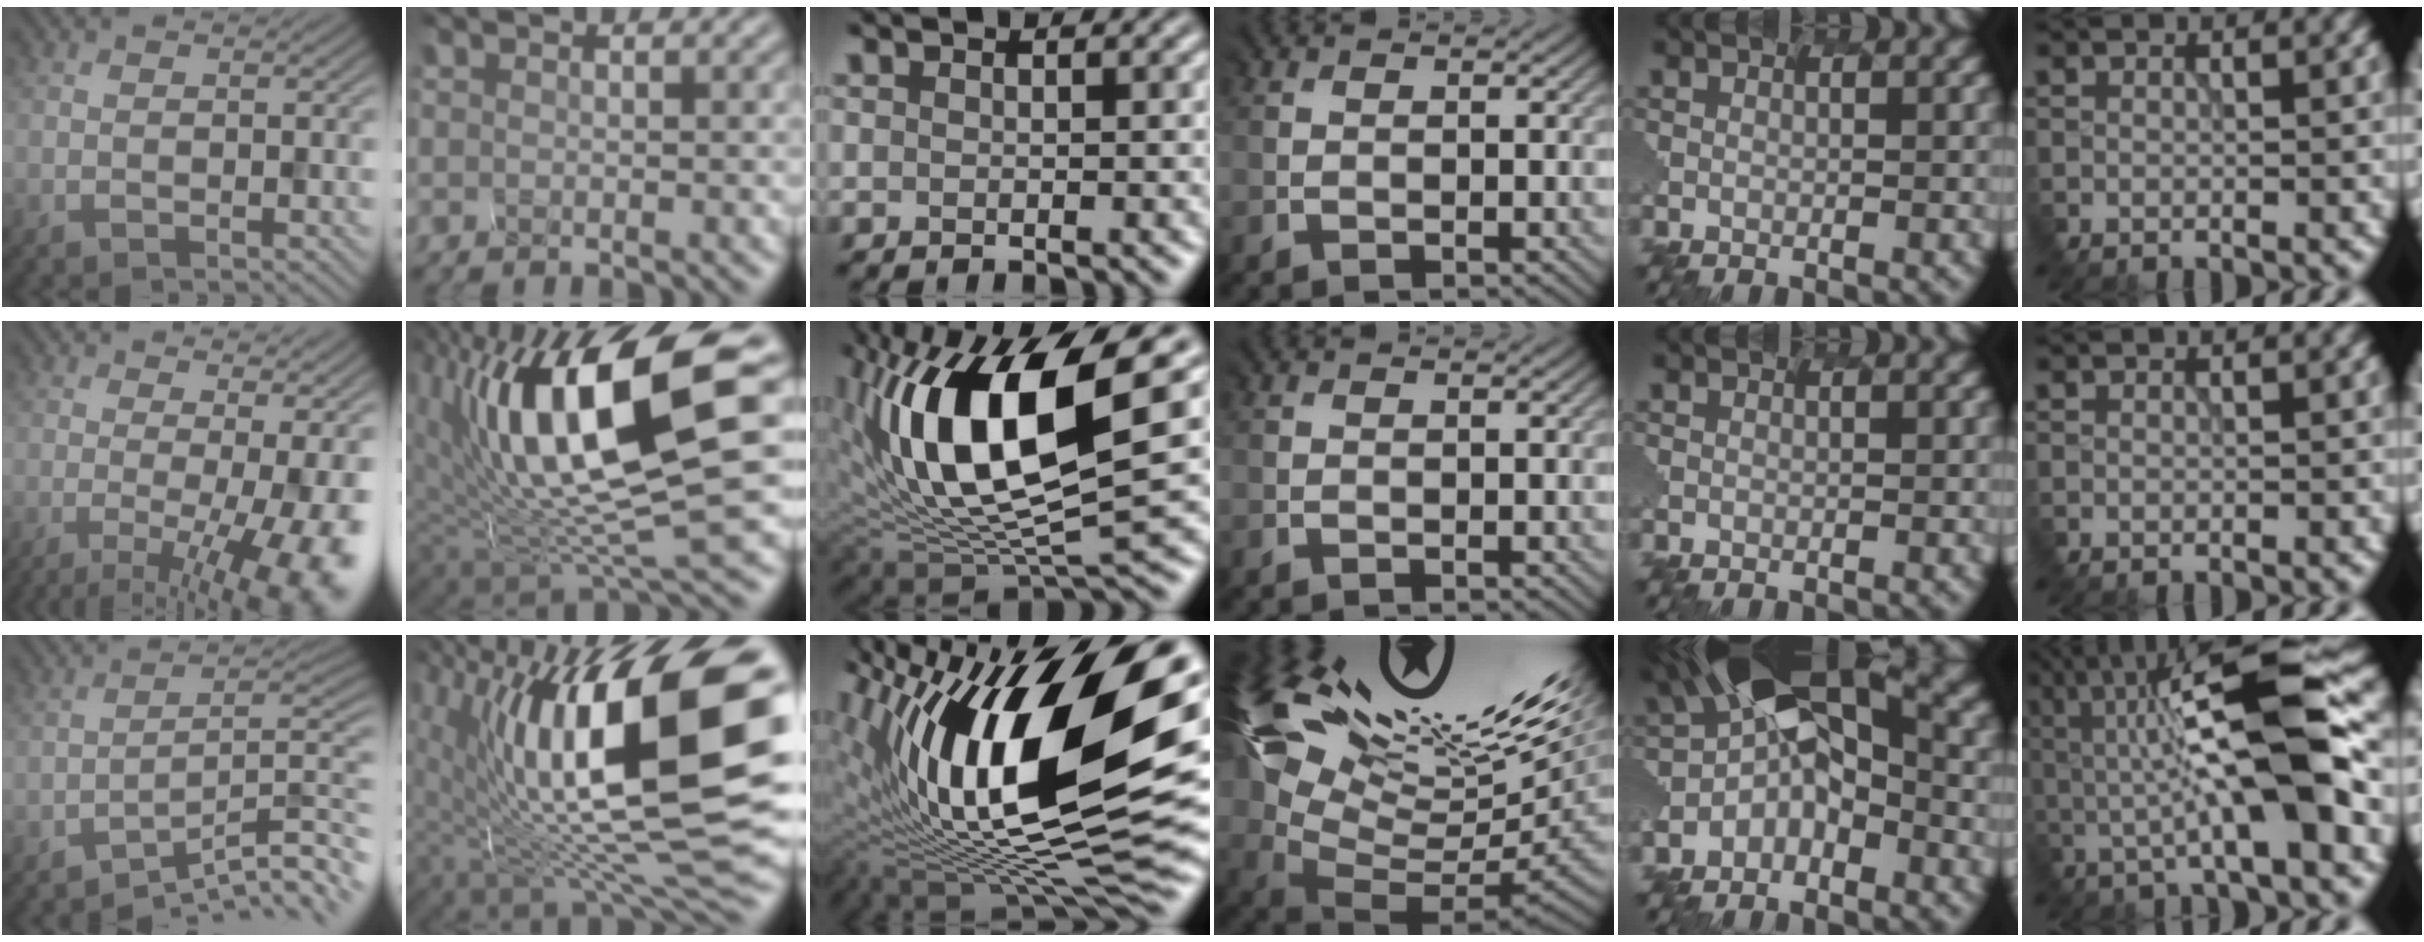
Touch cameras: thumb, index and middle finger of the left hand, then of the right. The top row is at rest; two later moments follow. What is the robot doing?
{"motion": "disassemble", "object": "hinged tin"}